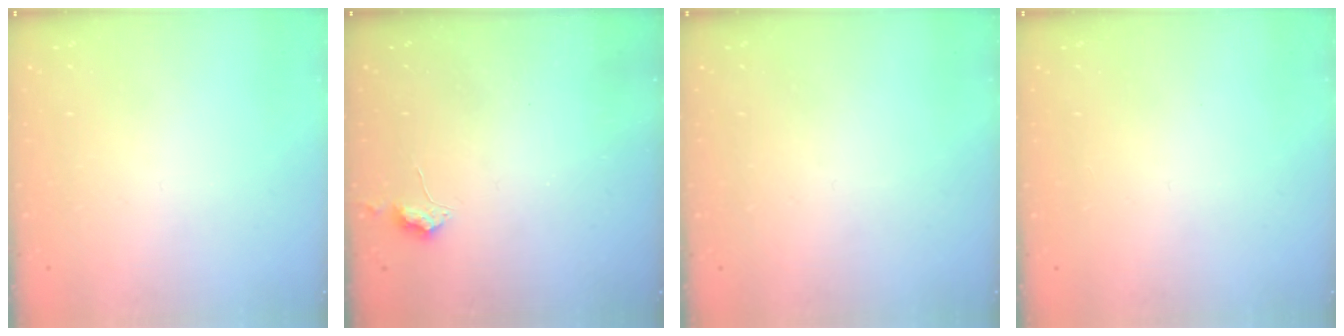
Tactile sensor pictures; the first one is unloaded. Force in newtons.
{"total": 5.1, "press": 5.0, "slide": 0.8}
{"total": 0.0}
{"total": 0.0}